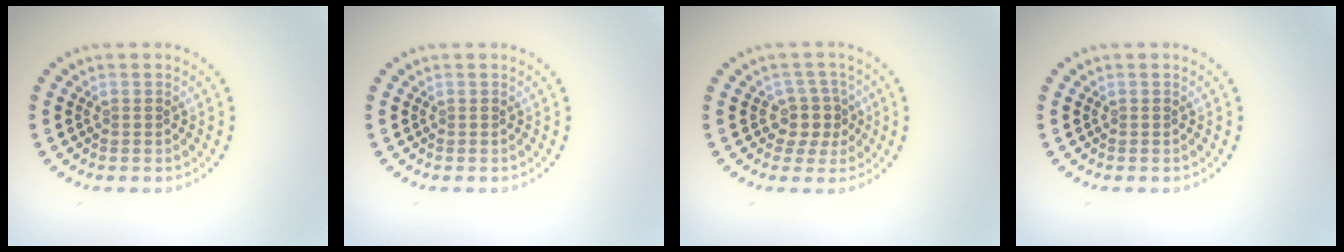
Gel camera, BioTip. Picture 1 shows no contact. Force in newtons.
{"total": 0.0}
{"total": 2.5, "press": 1.9, "slide": 1.6}
{"total": 0.0}